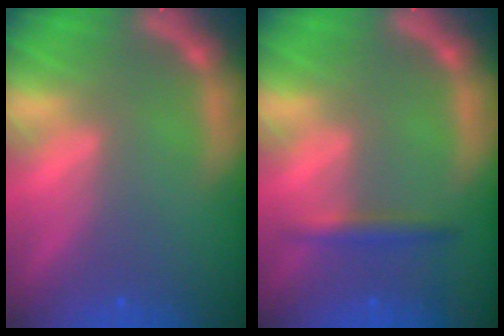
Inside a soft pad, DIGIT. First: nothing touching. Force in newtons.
{"total": 1.9}